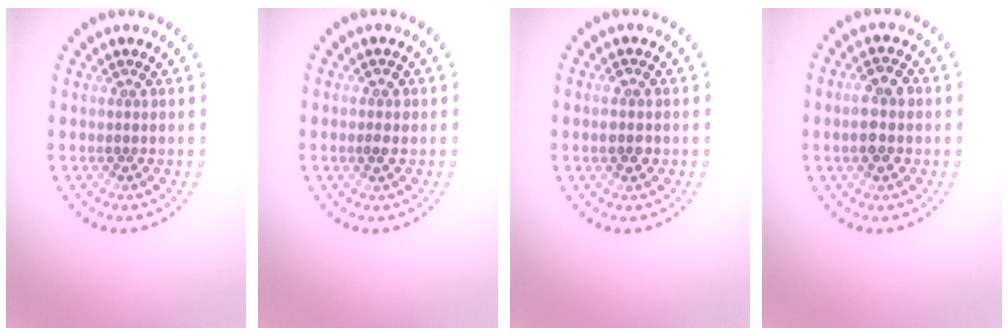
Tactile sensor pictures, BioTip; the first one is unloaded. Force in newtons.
{"total": 1.2, "press": 1.2, "slide": 0.1}
{"total": 1.3, "press": 1.3, "slide": 0.2}
{"total": 2.8, "press": 2.8, "slide": 0.4}